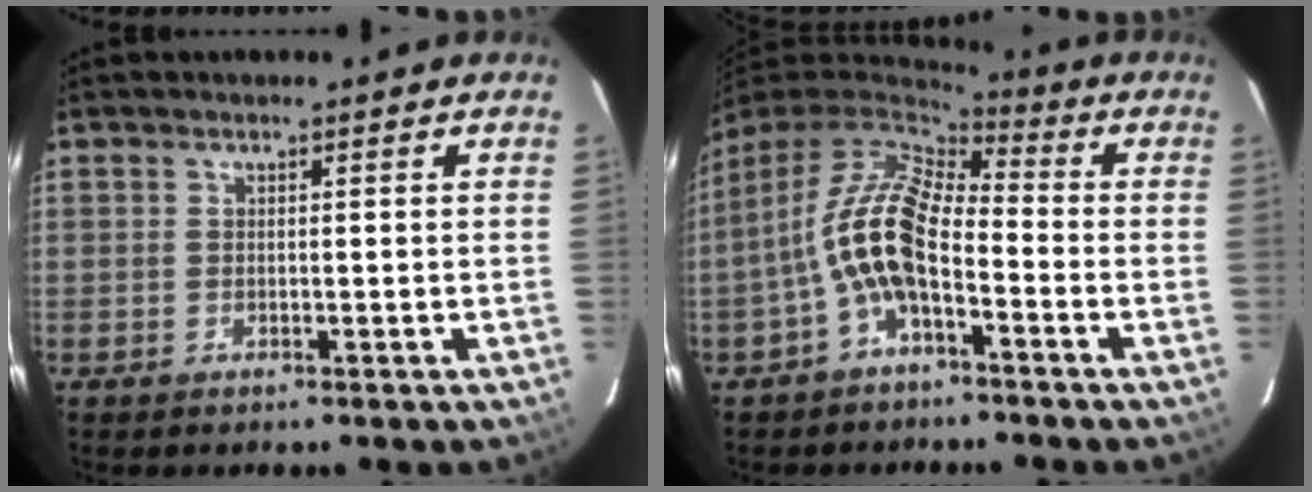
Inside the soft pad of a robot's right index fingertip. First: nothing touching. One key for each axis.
{"total": 12.6, "fx": -3.6, "fy": 5.3, "fz": 10.9, "tx": -0.220, "ty": 0.012, "tz": -0.075}